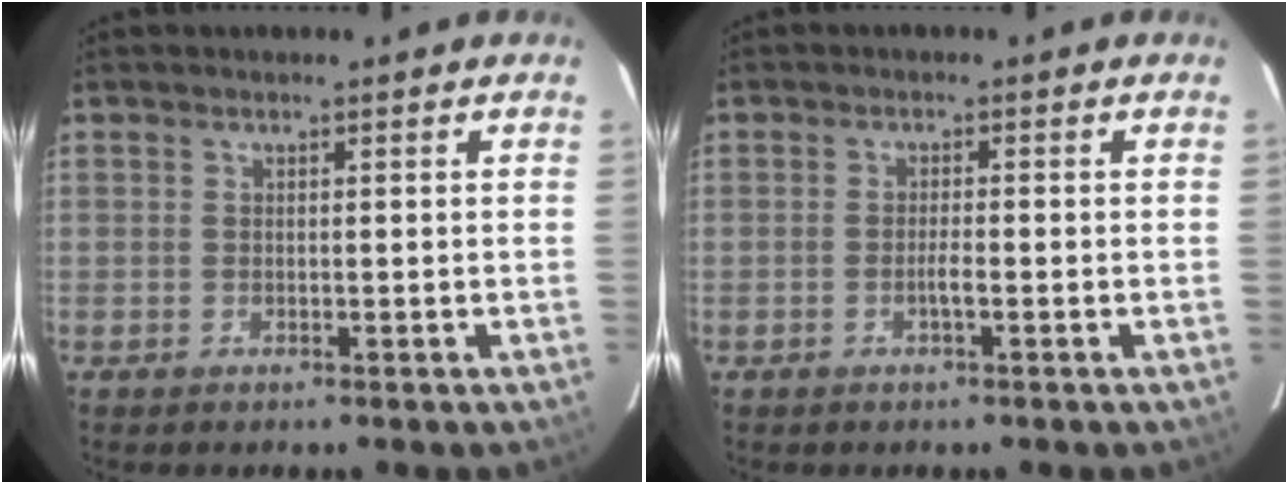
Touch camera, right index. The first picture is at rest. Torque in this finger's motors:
{"motor_torque": [0.25, -0.32, 0.28, 0.05]}